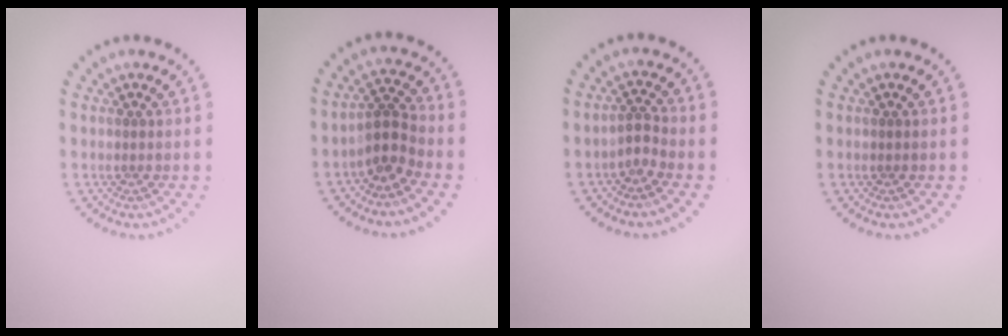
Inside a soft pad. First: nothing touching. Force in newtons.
{"total": 2.6, "press": 2.0, "slide": 1.7}
{"total": 1.6, "press": 1.1, "slide": 1.1}
{"total": 0.0}